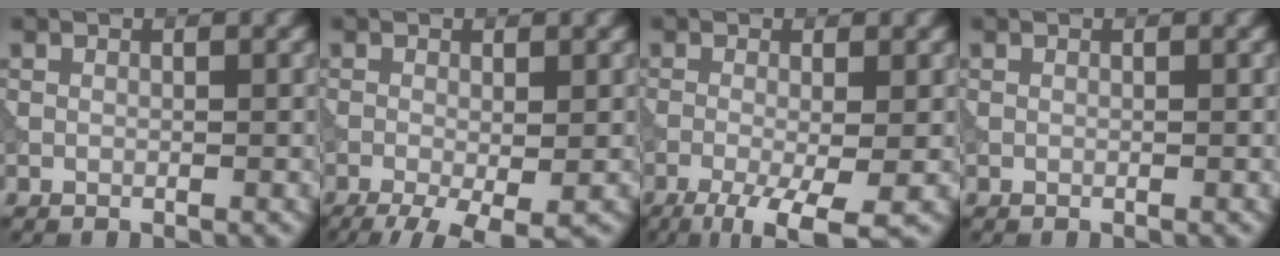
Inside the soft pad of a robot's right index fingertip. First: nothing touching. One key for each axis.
{"total": 5.3, "fx": -2.5, "fy": 1.6, "fz": 4.4, "tx": -0.076, "ty": -0.007, "tz": -0.039}
{"total": 6.7, "fx": -3.3, "fy": 1.8, "fz": 5.6, "tx": -0.098, "ty": -0.012, "tz": -0.053}
{"total": 0.0}